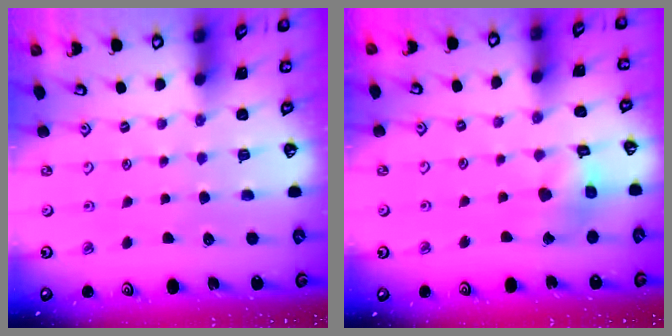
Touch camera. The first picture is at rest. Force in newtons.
{"total": 8.7, "press": 8.6, "slide": 0.9}